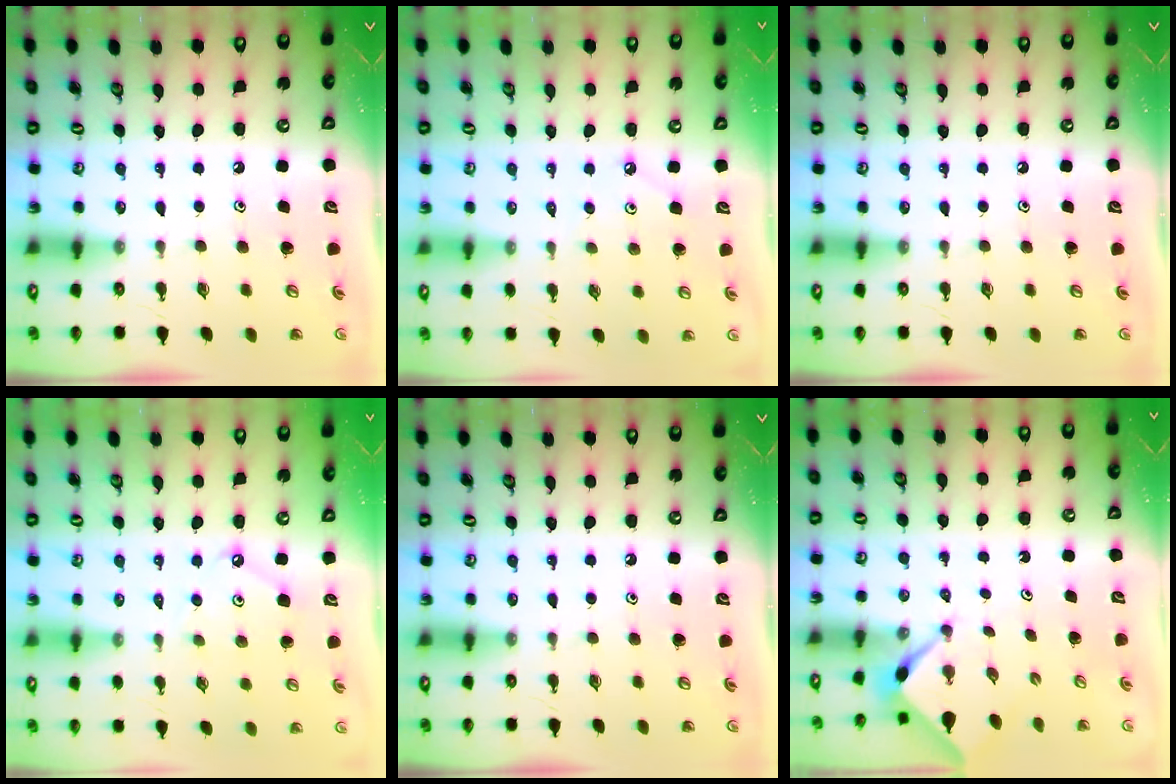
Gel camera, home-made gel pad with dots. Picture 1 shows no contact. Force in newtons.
{"total": 1.7, "press": 1.7, "slide": 0.3}
{"total": 0.0}
{"total": 3.7, "press": 3.7, "slide": 0.5}
{"total": 0.0}
{"total": 2.3, "press": 2.3, "slide": 0.3}